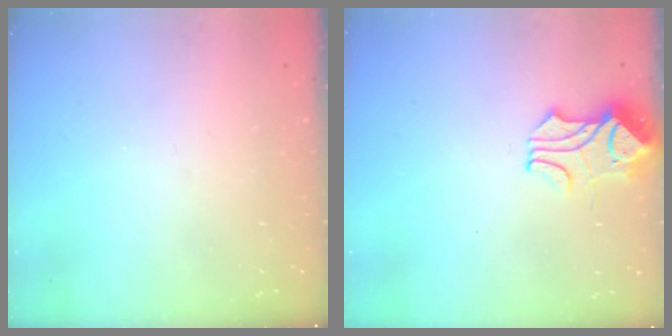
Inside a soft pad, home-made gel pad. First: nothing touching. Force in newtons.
{"total": 1.6, "press": 1.2, "slide": 1.0}